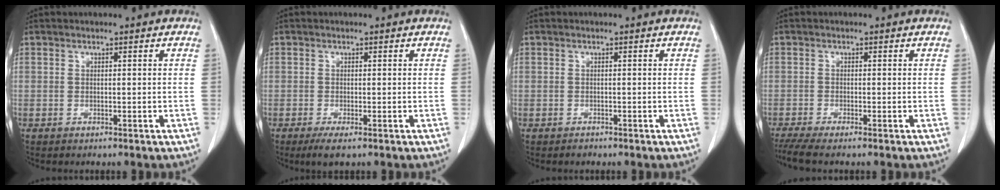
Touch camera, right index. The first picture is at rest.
{"total": 2.1, "force": [-1.2, 0.6, 1.6], "torque": [-0.031, -0.004, -0.020]}
{"total": 0.7, "force": [-0.6, 0.4, 0.0], "torque": [-0.003, 0.000, -0.012]}
{"total": 4.2, "force": [-3.3, -0.1, 2.6], "torque": [-0.048, -0.009, -0.062]}